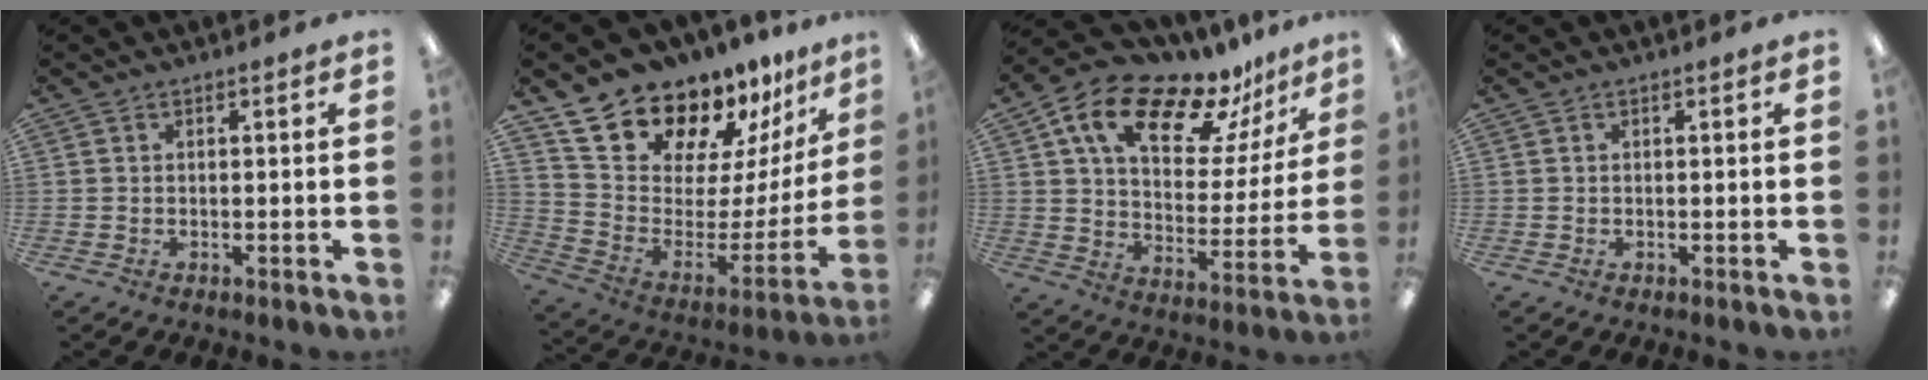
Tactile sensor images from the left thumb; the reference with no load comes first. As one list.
[{"total": 19.3, "force": [16.3, 7.7, 6.8], "torque": [-0.113, -0.135, 0.298]}, {"total": 17.3, "force": [12.8, 7.6, 8.9], "torque": [-0.159, -0.081, 0.222]}, {"total": 0.0}]